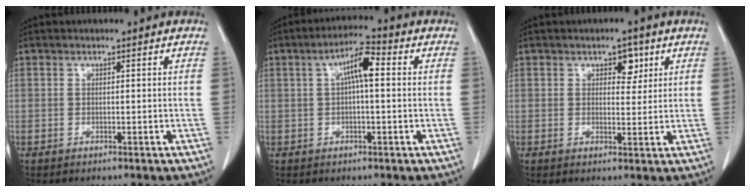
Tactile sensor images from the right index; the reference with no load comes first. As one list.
[{"total": 5.6, "force": [1.0, 1.1, 5.4], "torque": [-0.098, 0.018, 0.014]}, {"total": 3.2, "force": [1.6, 1.9, 2.1], "torque": [-0.023, 0.003, 0.022]}]